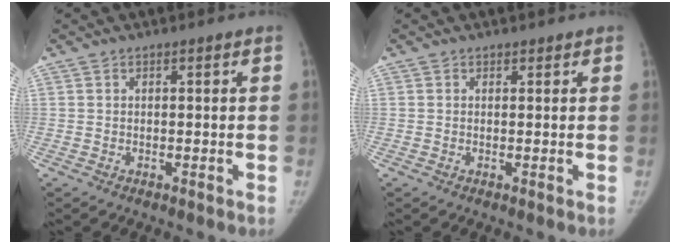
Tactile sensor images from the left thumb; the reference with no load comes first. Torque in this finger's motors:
{"motor_torque": [-0.11, 0.49, -0.66, 0.15, 0.03]}